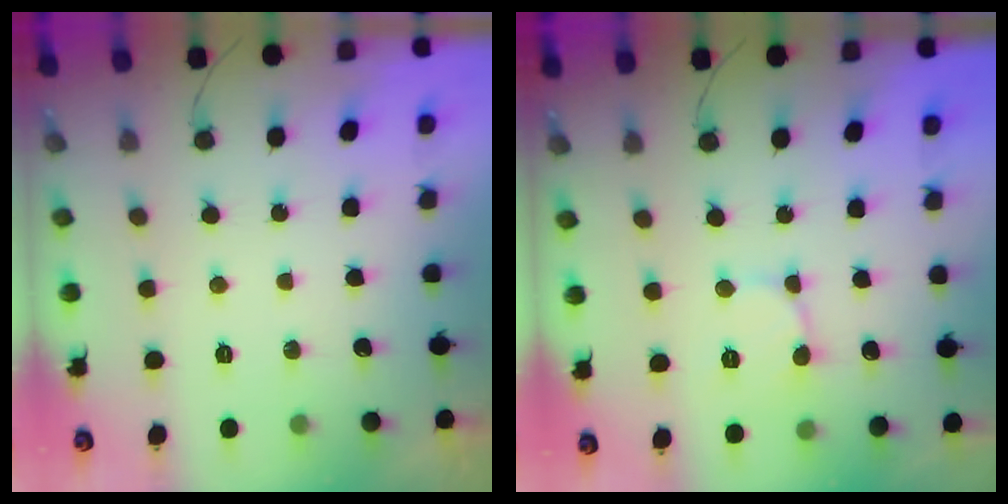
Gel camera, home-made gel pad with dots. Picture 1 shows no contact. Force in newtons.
{"total": 2.6, "press": 2.6, "slide": 0.2}